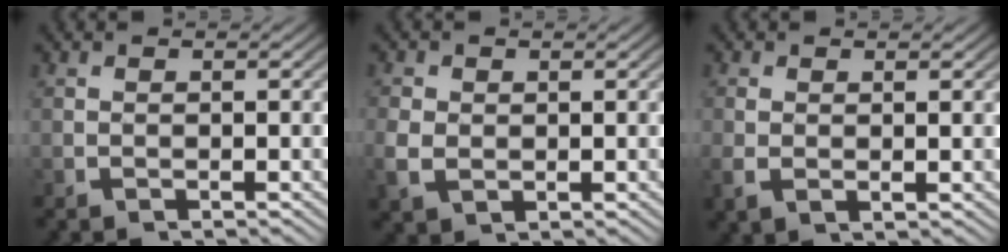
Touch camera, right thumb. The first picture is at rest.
{"total": 2.4, "force": [0.1, 2.0, 1.3], "torque": [-0.041, -0.011, 0.012]}
{"total": 1.4, "force": [0.4, 0.7, 1.2], "torque": [-0.034, -0.008, 0.016]}